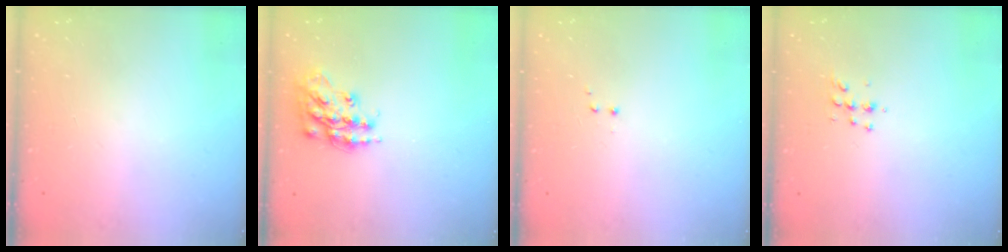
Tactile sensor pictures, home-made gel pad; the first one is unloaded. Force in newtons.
{"total": 15.3, "press": 15.3, "slide": 1.0}
{"total": 1.2, "press": 1.0, "slide": 0.6}
{"total": 5.4, "press": 5.3, "slide": 0.7}